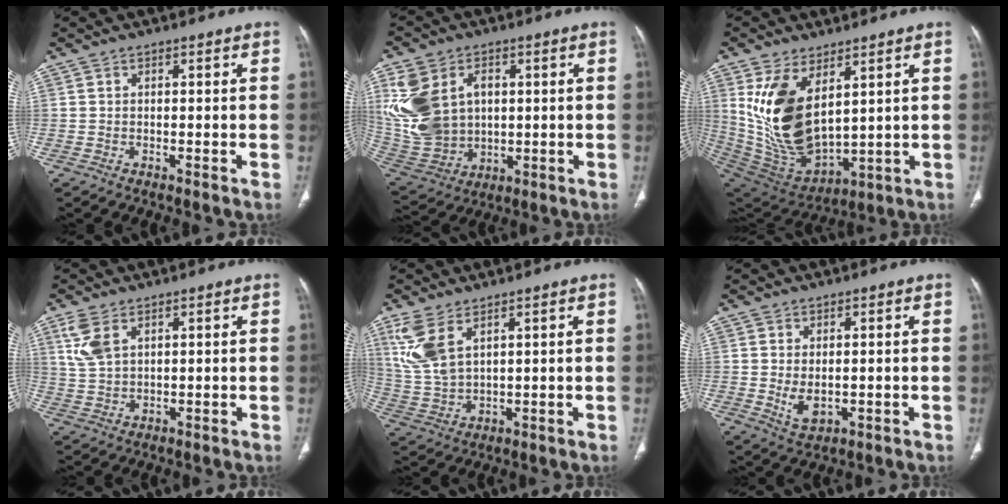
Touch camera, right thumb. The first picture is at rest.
{"total": 17.9, "force": [3.9, 13.1, 11.5], "torque": [-0.243, -0.006, 0.097]}
{"total": 17.7, "force": [5.6, 9.5, 13.9], "torque": [-0.250, -0.032, 0.136]}
{"total": 5.8, "force": [2.9, 3.0, 4.0], "torque": [-0.091, -0.002, 0.069]}
{"total": 9.1, "force": [4.7, 4.2, 6.5], "torque": [-0.150, -0.011, 0.110]}
{"total": 4.2, "force": [-0.3, 2.5, 3.4], "torque": [-0.058, -0.010, 0.007]}